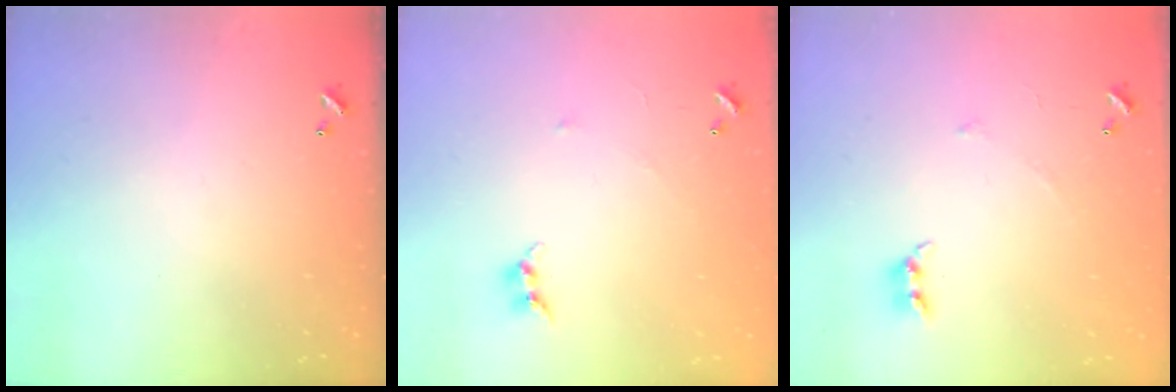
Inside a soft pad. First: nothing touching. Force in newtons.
{"total": 5.3, "press": 5.3, "slide": 0.8}
{"total": 4.8, "press": 4.7, "slide": 0.8}